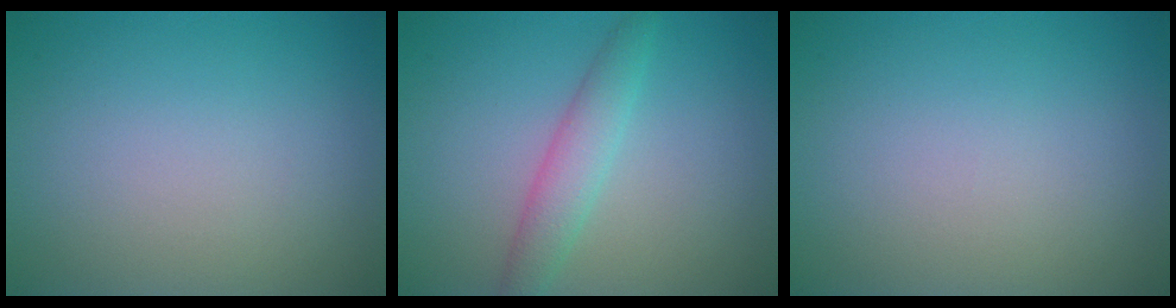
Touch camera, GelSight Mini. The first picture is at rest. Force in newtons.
{"total": 2.7, "press": 2.7, "slide": 0.1}
{"total": 0.0}